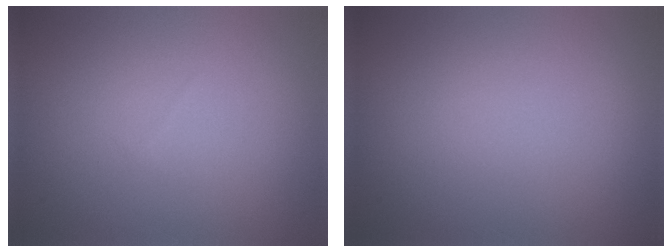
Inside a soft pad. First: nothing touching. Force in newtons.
{"total": 0.0}